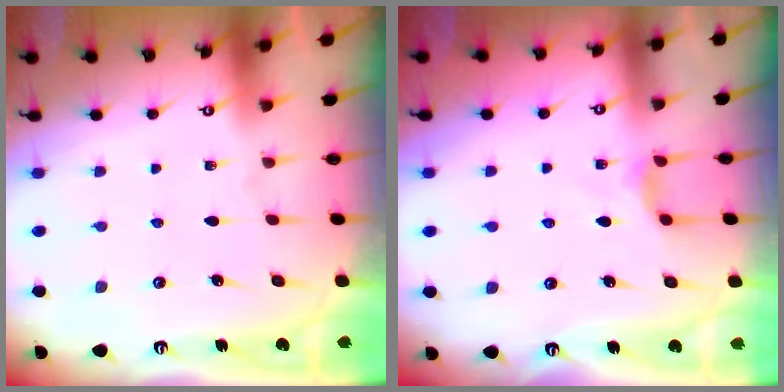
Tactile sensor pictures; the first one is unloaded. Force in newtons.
{"total": 3.7, "press": 3.7, "slide": 0.5}